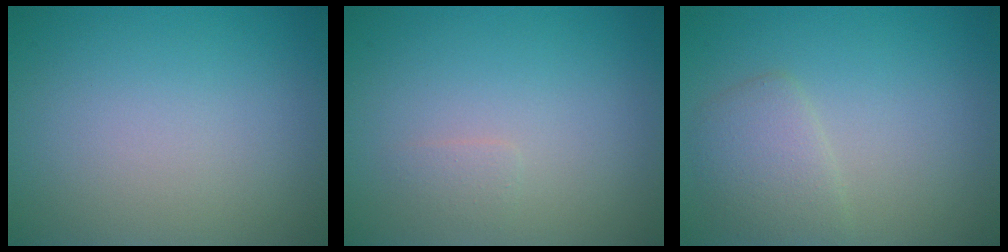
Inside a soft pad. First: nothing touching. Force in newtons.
{"total": 0.8, "press": 0.8, "slide": 0.1}
{"total": 2.6, "press": 2.6, "slide": 0.3}